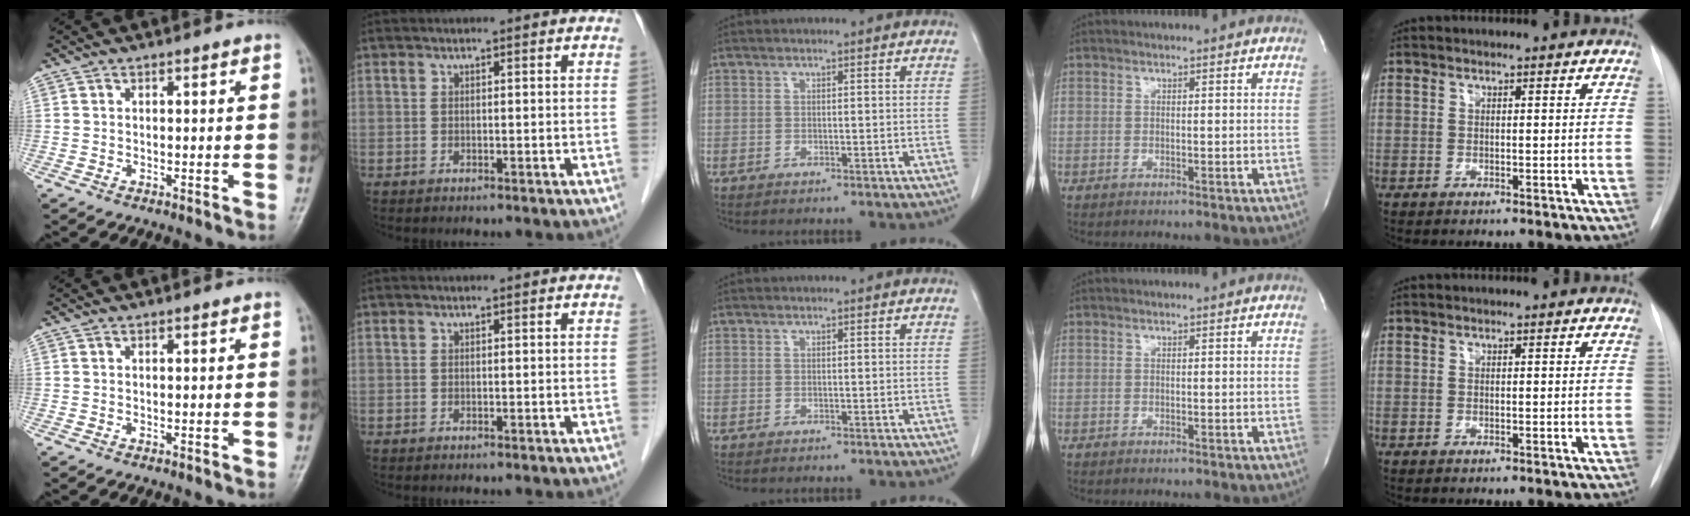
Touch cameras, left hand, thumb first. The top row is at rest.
{}